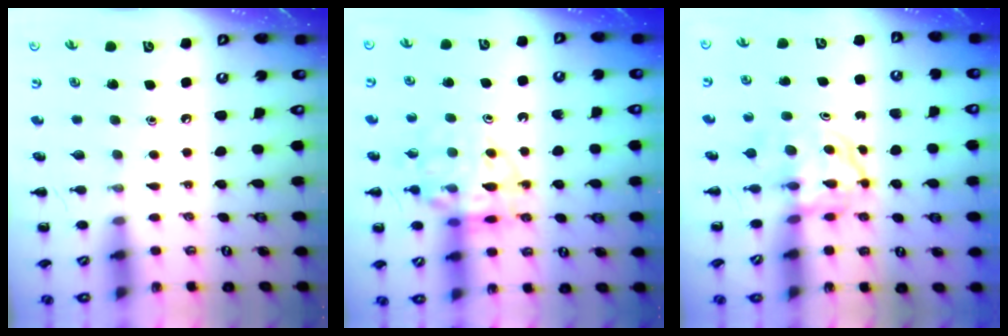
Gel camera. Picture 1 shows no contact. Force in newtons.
{"total": 15.3, "press": 15.0, "slide": 2.8}
{"total": 3.9, "press": 3.9, "slide": 0.4}